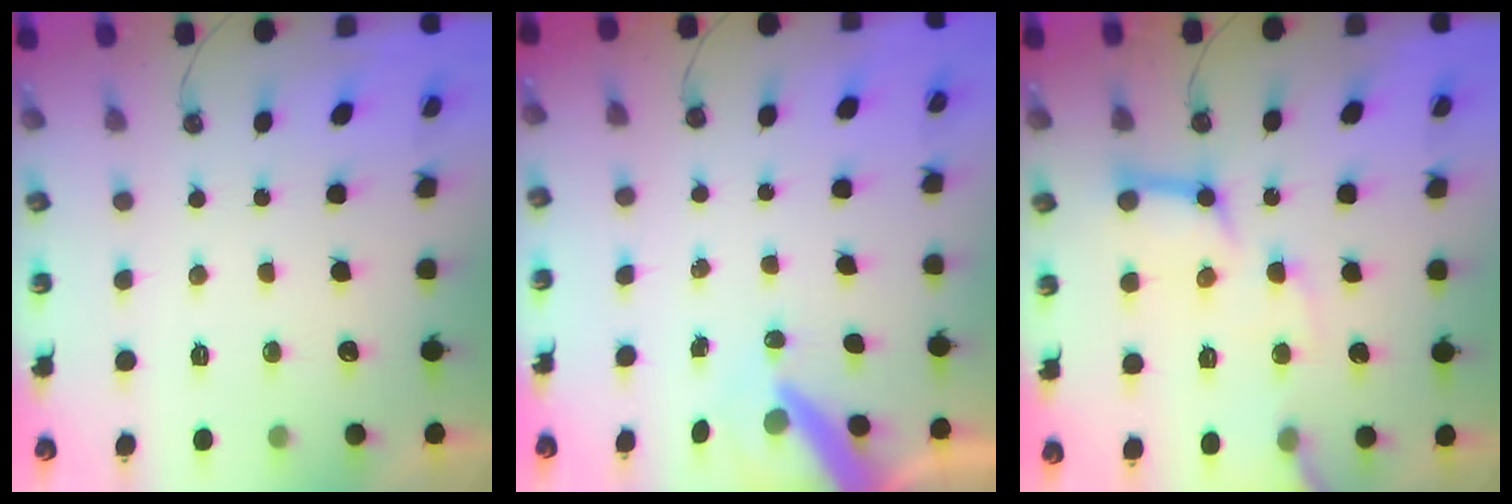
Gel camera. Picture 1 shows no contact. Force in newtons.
{"total": 9.0, "press": 8.9, "slide": 0.8}
{"total": 14.4, "press": 14.3, "slide": 1.7}